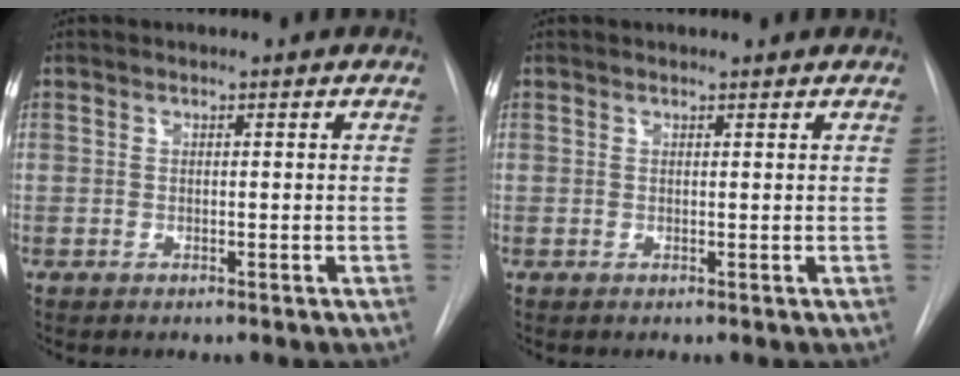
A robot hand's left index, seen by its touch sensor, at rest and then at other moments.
{"total": 1.9, "force": [1.9, 0.1, 0.2], "torque": [-0.007, 0.012, 0.024]}